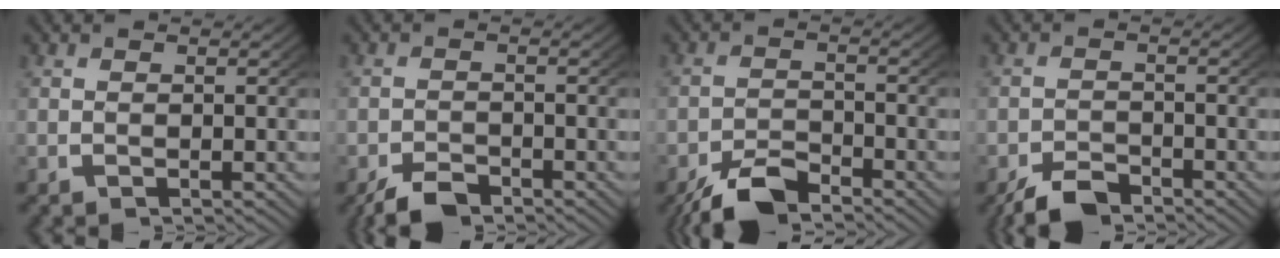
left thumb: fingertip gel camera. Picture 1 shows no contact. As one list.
[{"total": 3.2, "force": [-2.7, 1.3, 1.1], "torque": [-0.021, -0.014, -0.046]}, {"total": 5.0, "force": [-4.1, 1.9, 2.2], "torque": [-0.040, -0.011, -0.072]}, {"total": 3.7, "force": [-3.2, 1.4, 1.3], "torque": [-0.023, -0.014, -0.054]}]